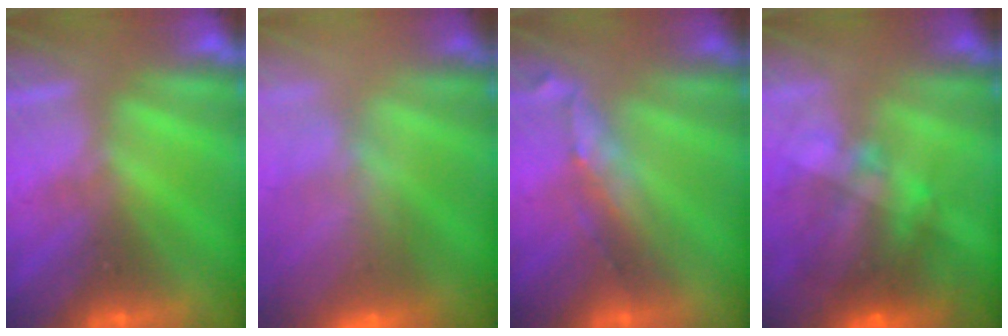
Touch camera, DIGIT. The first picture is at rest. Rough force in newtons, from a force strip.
{"total": 5.8}
{"total": 2.7}
{"total": 8.8}